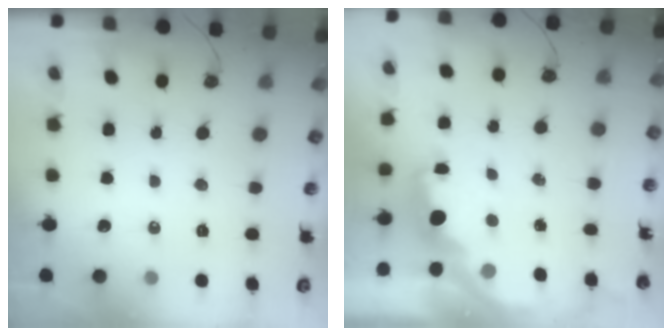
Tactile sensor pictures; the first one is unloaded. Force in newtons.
{"total": 2.6, "press": 2.5, "slide": 0.8}